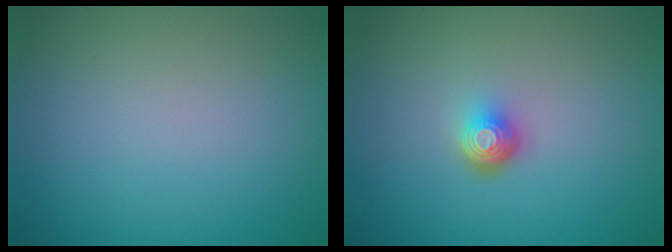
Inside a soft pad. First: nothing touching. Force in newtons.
{"total": 2.3, "press": 1.4, "slide": 1.8}